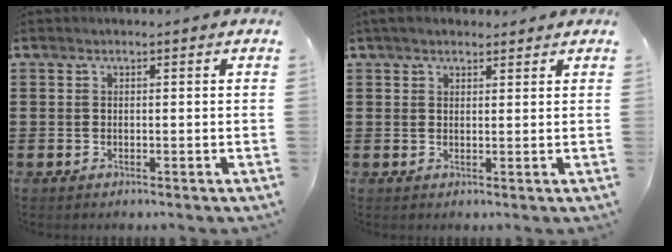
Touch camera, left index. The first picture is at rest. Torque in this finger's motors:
{"motor_torque": [0.21, 0.19, 0.36, 0.07]}